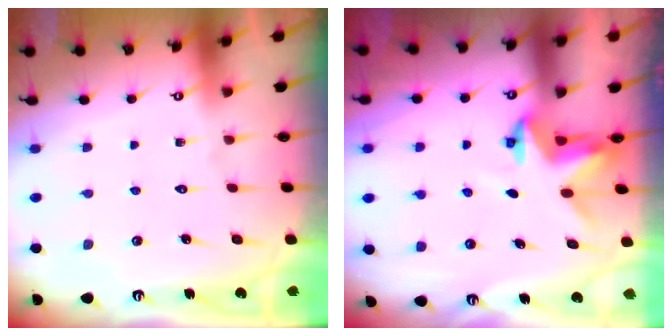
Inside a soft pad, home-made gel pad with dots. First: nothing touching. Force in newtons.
{"total": 3.4, "press": 3.4, "slide": 0.2}